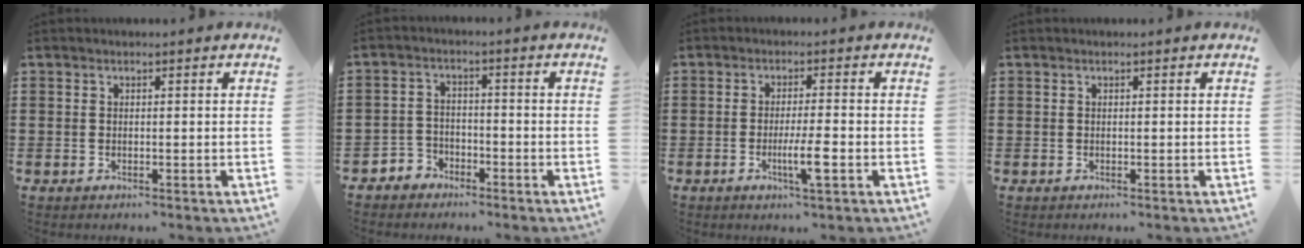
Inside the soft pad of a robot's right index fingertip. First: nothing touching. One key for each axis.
{"total": 2.8, "fx": -2.4, "fy": 1.5, "fz": 0.2, "tx": -0.013, "ty": 0.005, "tz": -0.052}
{"total": 5.0, "fx": -1.8, "fy": 0.2, "fz": 4.7, "tx": -0.086, "ty": -0.014, "tz": -0.031}
{"total": 0.0}